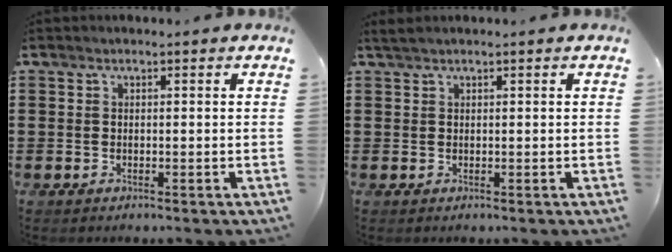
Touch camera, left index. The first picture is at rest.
{"total": 0.9, "force": [0.6, 0.0, 0.6], "torque": [-0.013, 0.000, 0.011]}